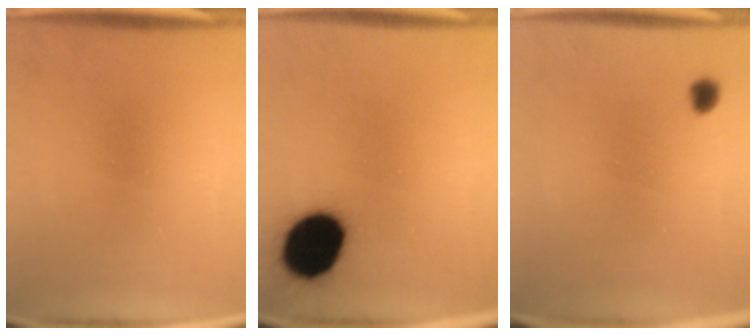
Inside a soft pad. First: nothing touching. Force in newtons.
{"total": 16.5}
{"total": 1.8}